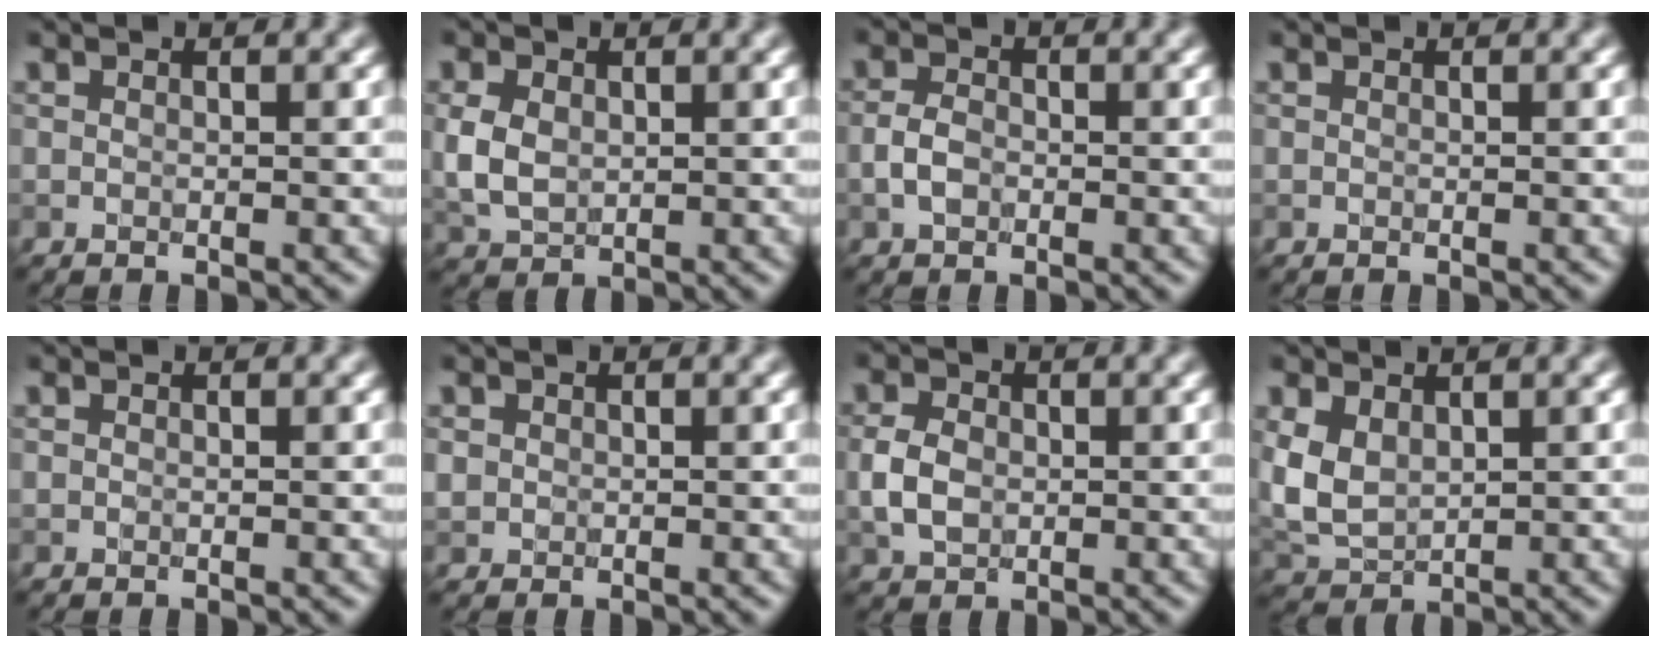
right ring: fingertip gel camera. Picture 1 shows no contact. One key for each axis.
{"total": 3.4, "fx": 0.3, "fy": 2.5, "fz": 2.2, "tx": -0.055, "ty": 0.000, "tz": 0.006}
{"total": 2.0, "fx": -0.6, "fy": 1.4, "fz": 1.4, "tx": -0.028, "ty": 0.002, "tz": -0.017}
{"total": 0.0}
{"total": 0.0}
{"total": 1.0, "fx": 0.3, "fy": 0.9, "fz": 0.2, "tx": -0.001, "ty": -0.002, "tz": 0.008}
{"total": 3.1, "fx": -0.3, "fy": 2.3, "fz": 1.9, "tx": -0.043, "ty": 0.001, "tz": -0.010}
{"total": 4.1, "fx": 0.9, "fy": 2.8, "fz": 2.9, "tx": -0.076, "ty": -0.001, "tz": 0.022}